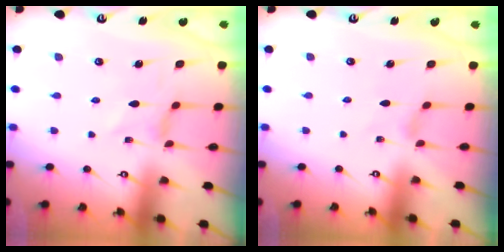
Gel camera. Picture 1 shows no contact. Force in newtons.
{"total": 0.0}